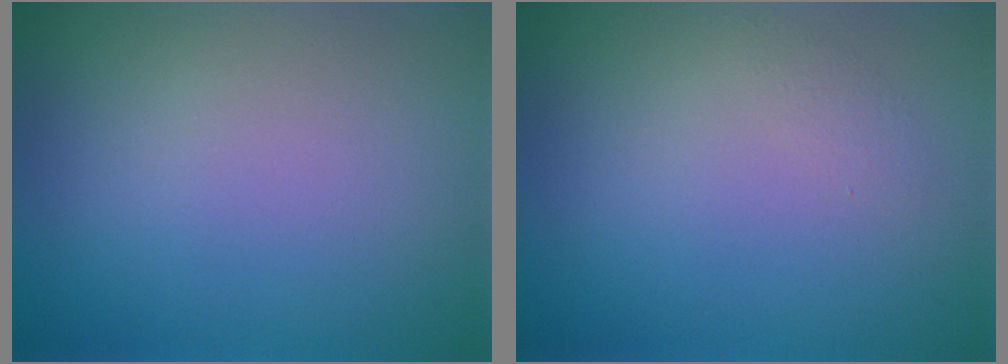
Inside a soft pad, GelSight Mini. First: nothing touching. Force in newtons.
{"total": 0.6, "press": 0.6, "slide": 0.1}